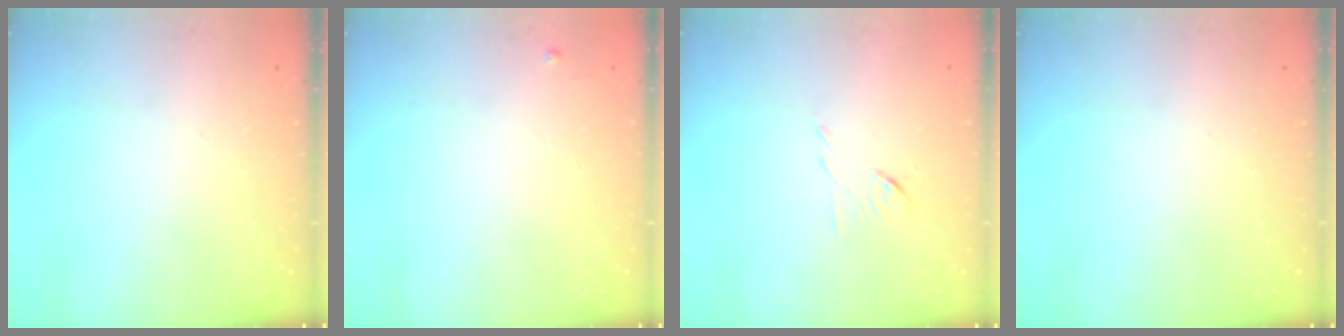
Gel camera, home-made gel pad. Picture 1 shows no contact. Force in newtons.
{"total": 2.4, "press": 2.4, "slide": 0.4}
{"total": 6.0, "press": 6.0, "slide": 0.7}
{"total": 0.0}